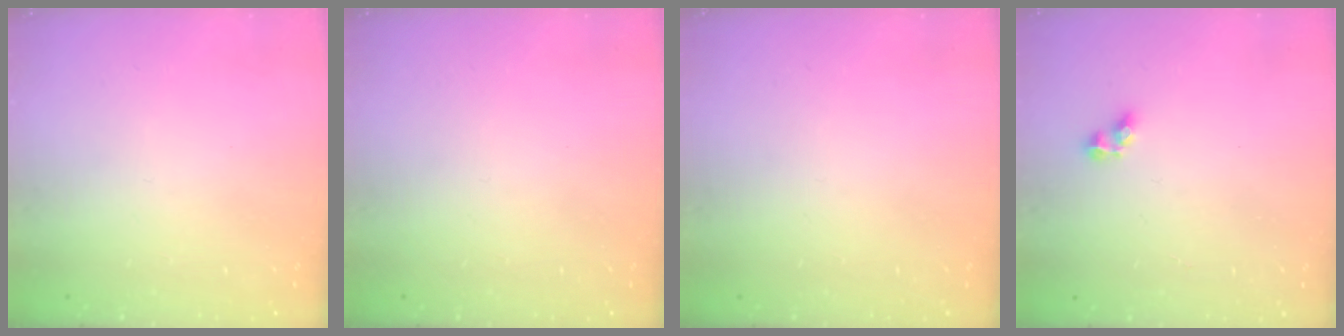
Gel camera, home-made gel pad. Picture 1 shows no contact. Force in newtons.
{"total": 0.0}
{"total": 0.0}
{"total": 2.9, "press": 2.6, "slide": 1.1}